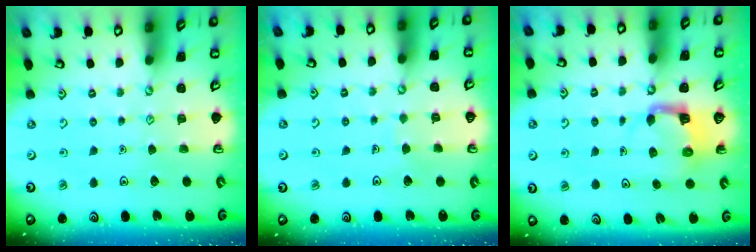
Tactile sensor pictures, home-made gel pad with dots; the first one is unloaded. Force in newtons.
{"total": 2.2, "press": 2.2, "slide": 0.1}
{"total": 4.2, "press": 4.1, "slide": 0.4}